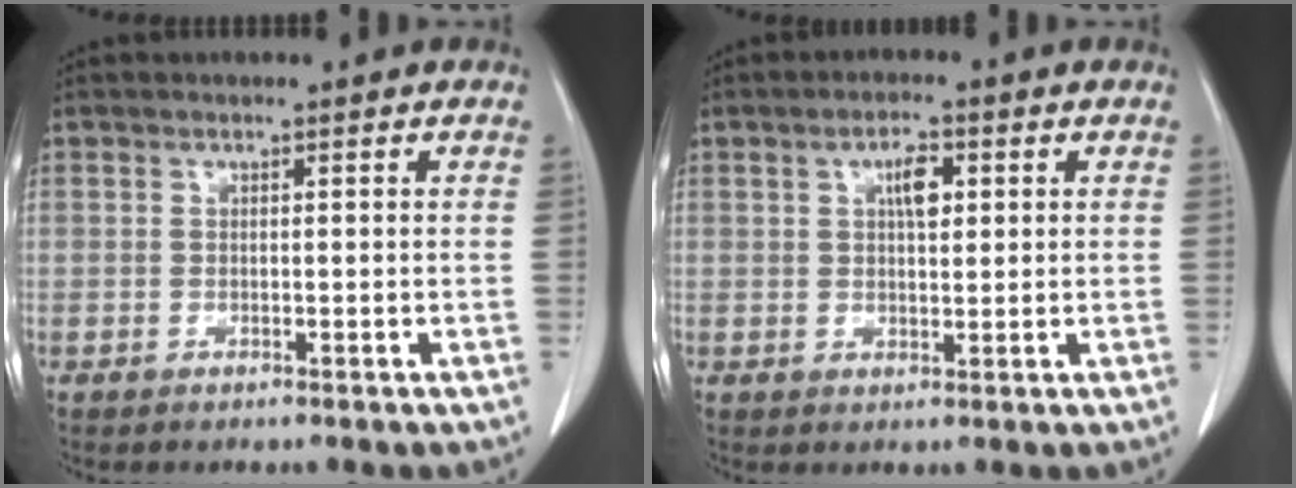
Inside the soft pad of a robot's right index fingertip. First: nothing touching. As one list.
[{"total": 3.7, "force": [1.2, 1.4, 3.3], "torque": [-0.056, 0.003, 0.019]}]